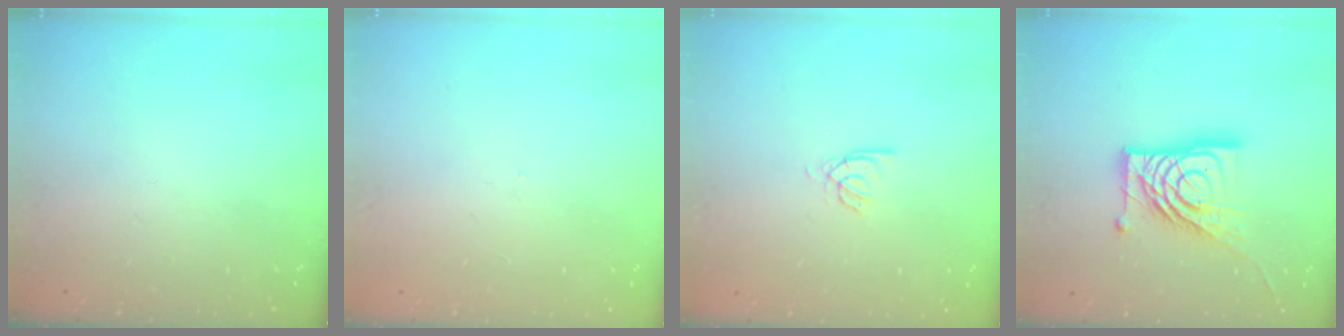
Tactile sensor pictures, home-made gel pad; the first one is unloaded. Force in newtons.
{"total": 0.0}
{"total": 2.5, "press": 2.4, "slide": 0.3}
{"total": 17.8, "press": 17.7, "slide": 2.0}